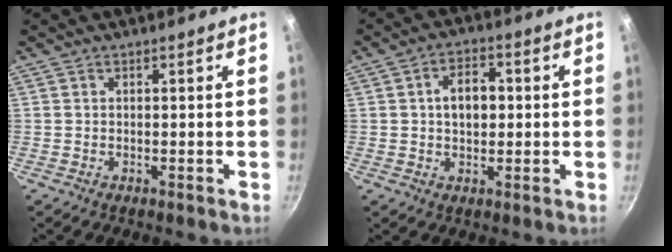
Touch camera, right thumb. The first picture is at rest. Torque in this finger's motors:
{"motor_torque": [-0.51, 0.71, 0.35, 0.59, 0.17]}